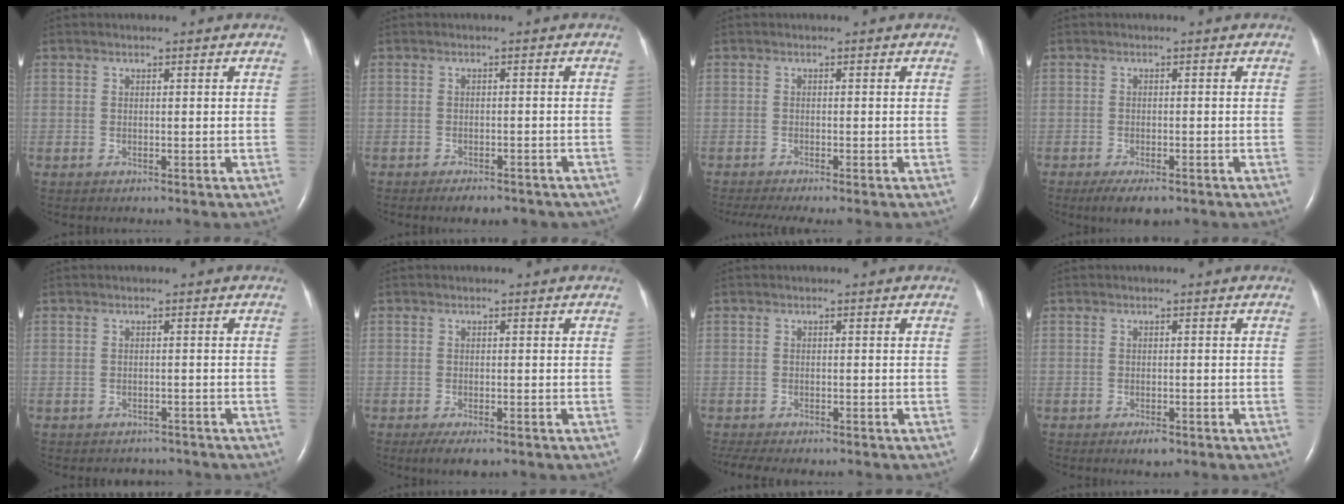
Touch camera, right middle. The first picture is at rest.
{"total": 6.0, "force": [-5.0, 2.2, 2.6], "torque": [-0.029, 0.000, -0.051]}
{"total": 4.4, "force": [-3.7, -0.2, 2.4], "torque": [-0.039, -0.009, -0.059]}
{"total": 3.8, "force": [-2.6, 1.2, 2.5], "torque": [-0.044, -0.006, -0.036]}
{"total": 3.8, "force": [-3.4, 1.7, 0.2], "torque": [-0.007, 0.004, -0.038]}
{"total": 3.0, "force": [-2.1, 0.8, 2.1], "torque": [-0.037, -0.006, -0.030]}
{"total": 5.8, "force": [-5.0, 1.1, 2.8], "torque": [-0.049, -0.005, -0.072]}
{"total": 1.5, "force": [-1.0, 0.4, 1.1], "torque": [-0.025, -0.002, -0.012]}